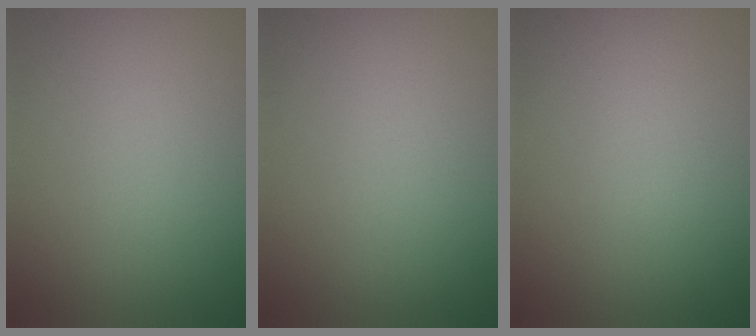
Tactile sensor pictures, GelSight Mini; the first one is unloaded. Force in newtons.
{"total": 0.0}
{"total": 0.0}